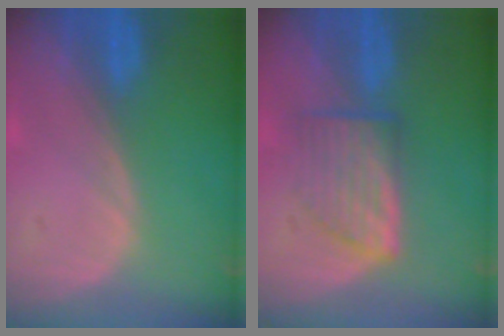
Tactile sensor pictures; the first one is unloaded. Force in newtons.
{"total": 6.2, "press": 5.9, "slide": 1.9}